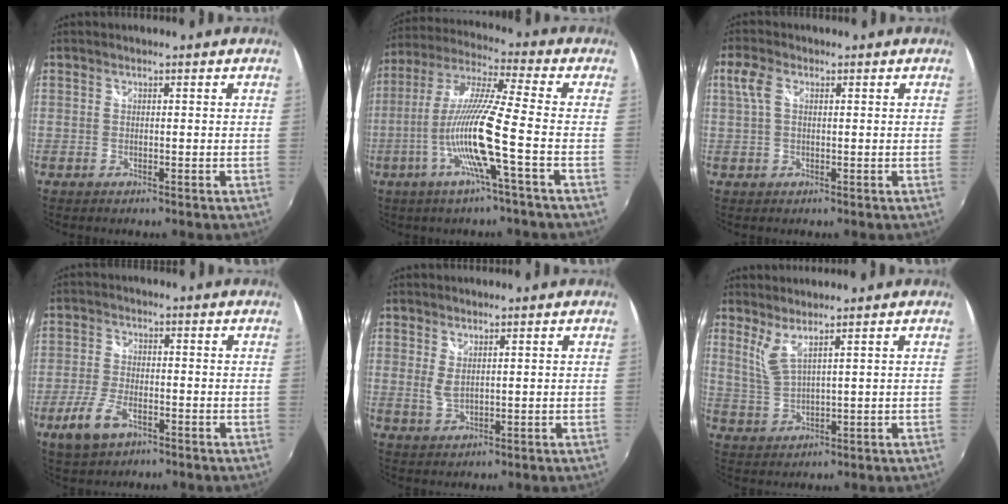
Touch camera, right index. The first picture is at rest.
{"total": 13.9, "force": [-4.9, -1.0, 13.0], "torque": [-0.244, -0.010, -0.096]}
{"total": 3.6, "force": [0.7, 1.9, 3.0], "torque": [-0.065, 0.009, 0.014]}
{"total": 7.2, "force": [-3.9, 3.4, 5.0], "torque": [-0.121, -0.009, -0.071]}
{"total": 2.4, "force": [0.9, 1.0, 2.0], "torque": [-0.038, -0.004, 0.017]}
{"total": 3.6, "force": [2.5, 0.0, 2.6], "torque": [-0.057, -0.007, 0.056]}